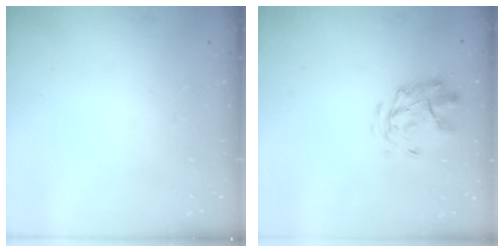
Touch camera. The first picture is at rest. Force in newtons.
{"total": 2.9, "press": 2.6, "slide": 1.3}